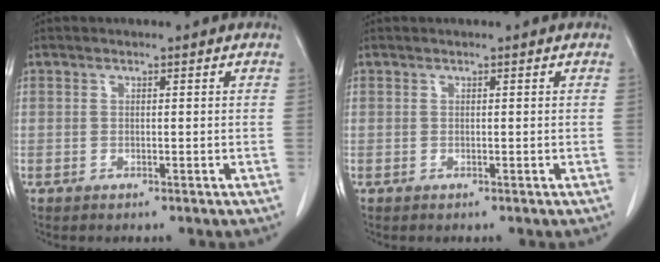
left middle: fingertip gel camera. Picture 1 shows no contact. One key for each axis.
{"total": 0.0}